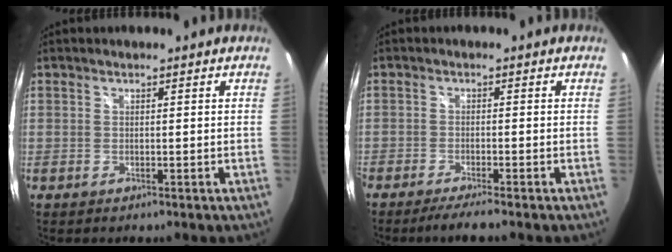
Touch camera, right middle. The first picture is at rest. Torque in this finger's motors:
{"motor_torque": [1.17, -0.97, 0.31, 0.21]}